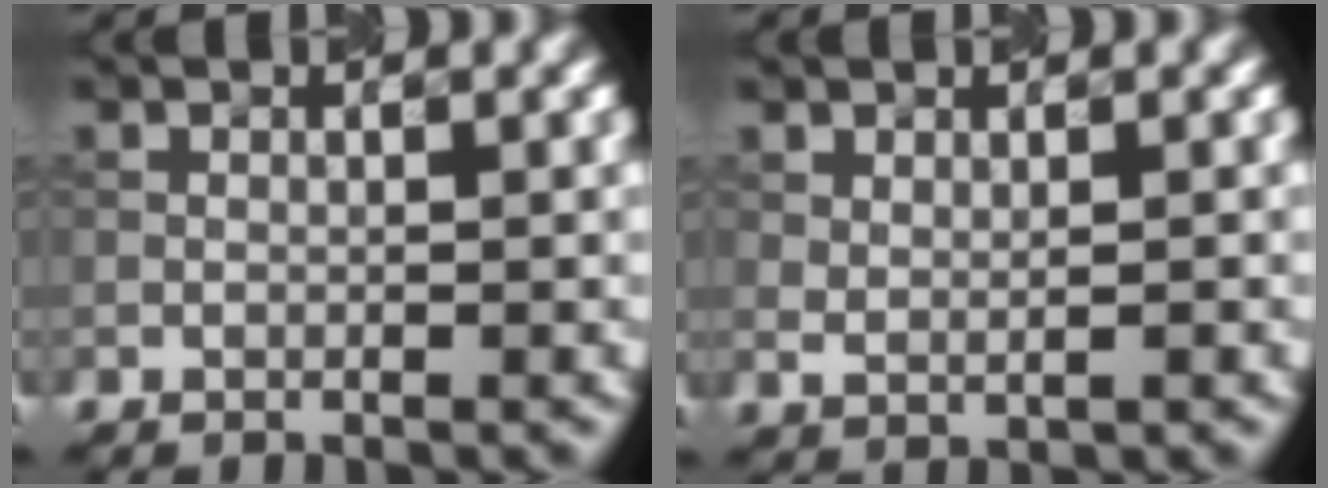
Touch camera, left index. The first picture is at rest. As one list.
[{"total": 1.2, "force": [0.5, 0.6, 0.8], "torque": [-0.016, -0.005, 0.016]}]